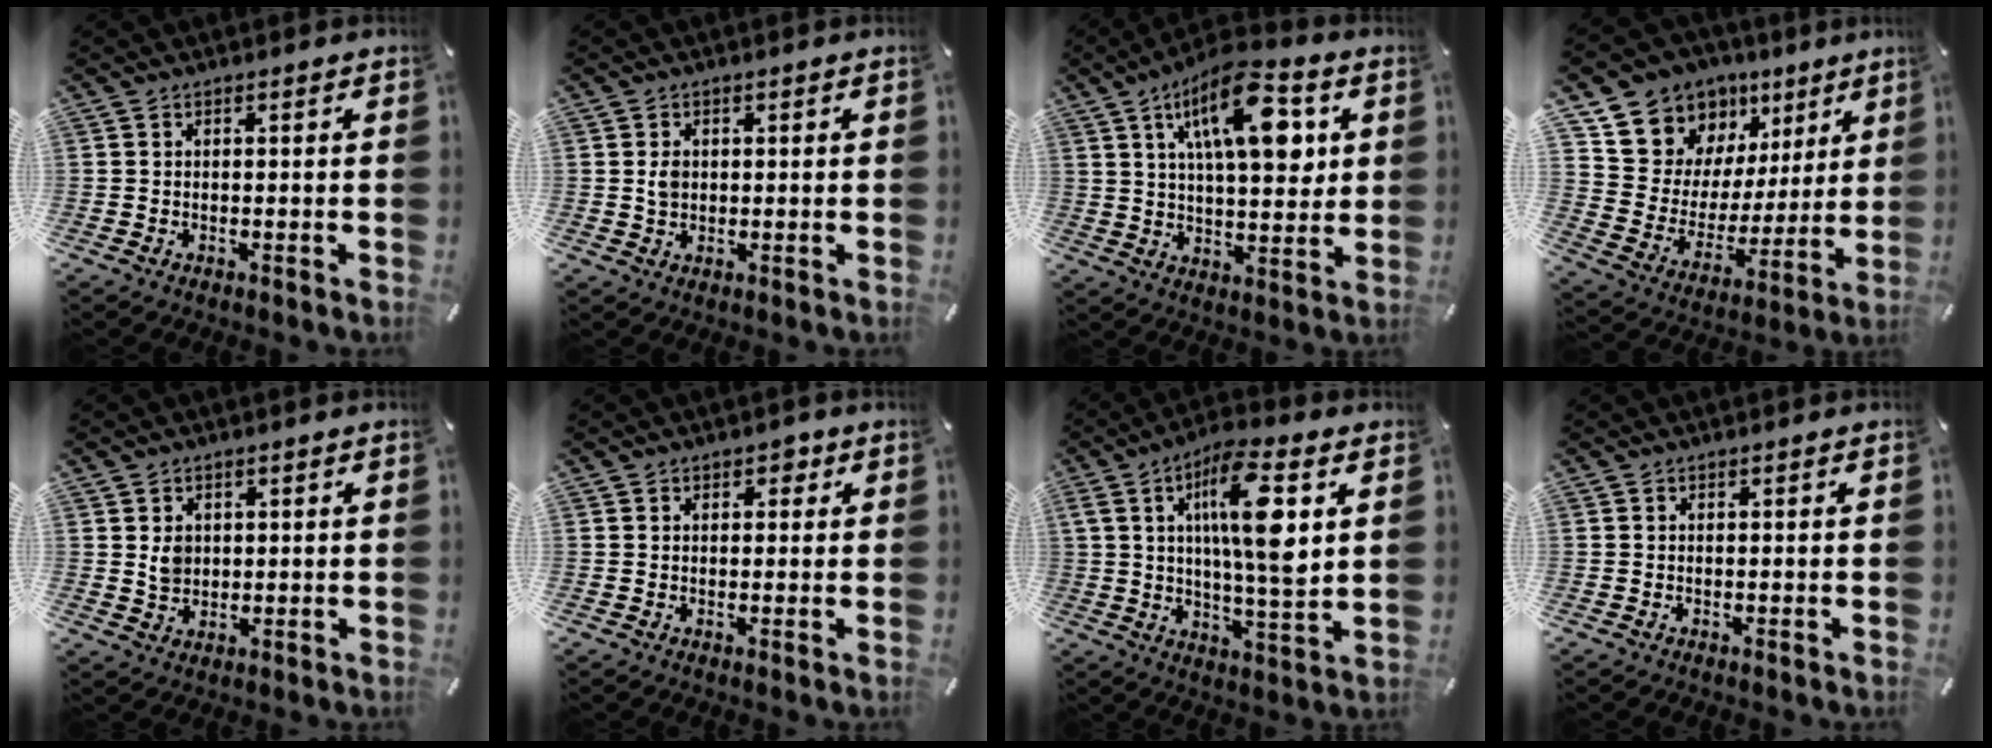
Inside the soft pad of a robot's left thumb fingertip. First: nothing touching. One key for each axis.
{"total": 2.5, "fx": 0.5, "fy": 2.1, "fz": 1.1, "tx": -0.017, "ty": 0.002, "tz": 0.005}
{"total": 17.7, "fx": 7.2, "fy": 7.8, "fz": 14.2, "tx": -0.218, "ty": -0.017, "tz": 0.111}
{"total": 12.1, "fx": 7.8, "fy": 9.2, "fz": 1.0, "tx": -0.032, "ty": -0.078, "tz": 0.146}
{"total": 3.7, "fx": 1.2, "fy": 3.3, "fz": 1.2, "tx": -0.011, "ty": -0.002, "tz": 0.019}
{"total": 2.3, "fx": 1.0, "fy": 1.8, "fz": 1.0, "tx": 0.003, "ty": -0.002, "tz": 0.011}
{"total": 16.4, "fx": 5.1, "fy": 5.1, "fz": 14.8, "tx": -0.260, "ty": -0.005, "tz": 0.075}
{"total": 0.0}